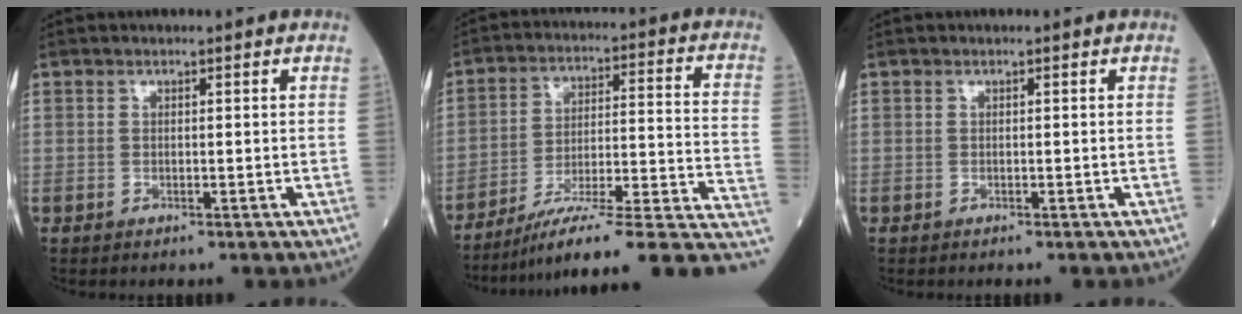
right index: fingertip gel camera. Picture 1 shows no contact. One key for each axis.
{"total": 20.1, "fx": -14.8, "fy": 1.6, "fz": 13.6, "tx": -0.129, "ty": 0.035, "tz": -0.222}
{"total": 0.0}